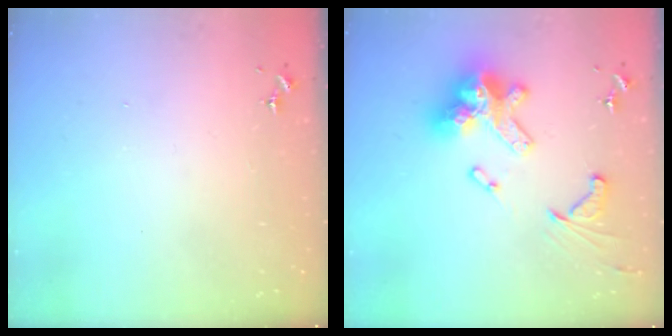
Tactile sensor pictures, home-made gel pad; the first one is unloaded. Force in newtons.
{"total": 20.8, "press": 20.7, "slide": 2.2}